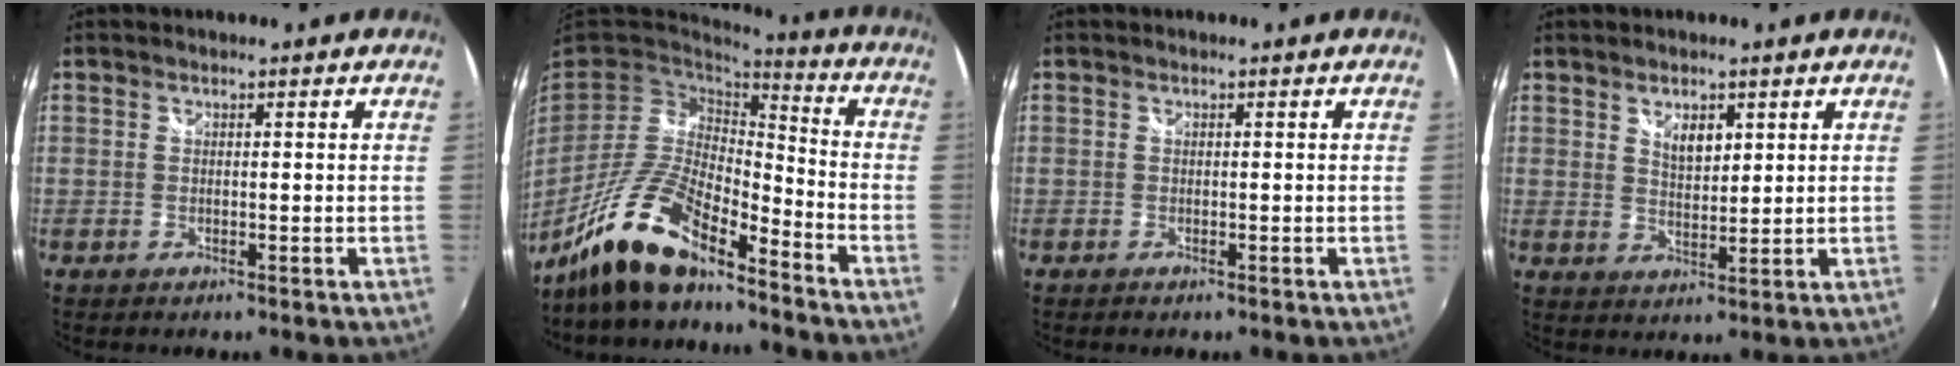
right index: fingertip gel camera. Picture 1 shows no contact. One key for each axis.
{"total": 15.9, "fx": -12.0, "fy": 4.0, "fz": 9.6, "tx": -0.198, "ty": -0.014, "tz": -0.228}
{"total": 0.0}
{"total": 4.2, "fx": 2.1, "fy": 2.3, "fz": 2.9, "tx": -0.043, "ty": 0.000, "tz": 0.036}